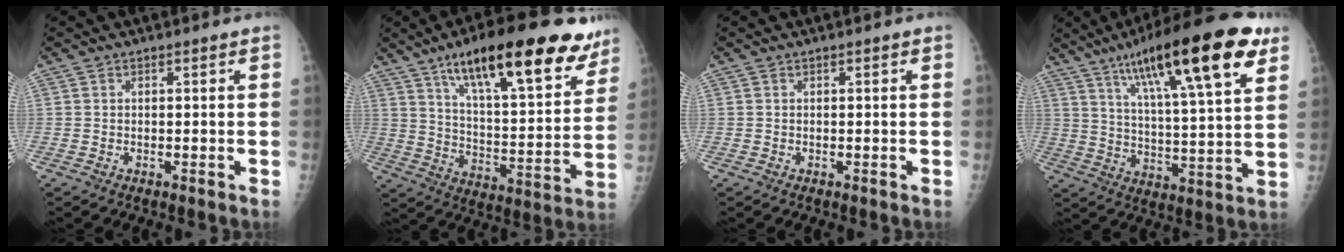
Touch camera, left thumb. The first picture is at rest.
{"total": 25.6, "force": [15.9, 7.8, 18.5], "torque": [-0.246, -0.045, 0.248]}
{"total": 0.0}
{"total": 24.2, "force": [13.2, 5.1, 19.7], "torque": [-0.302, -0.023, 0.210]}